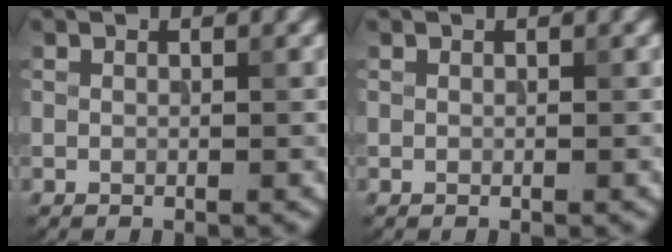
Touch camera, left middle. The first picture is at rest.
{"total": 0.0}